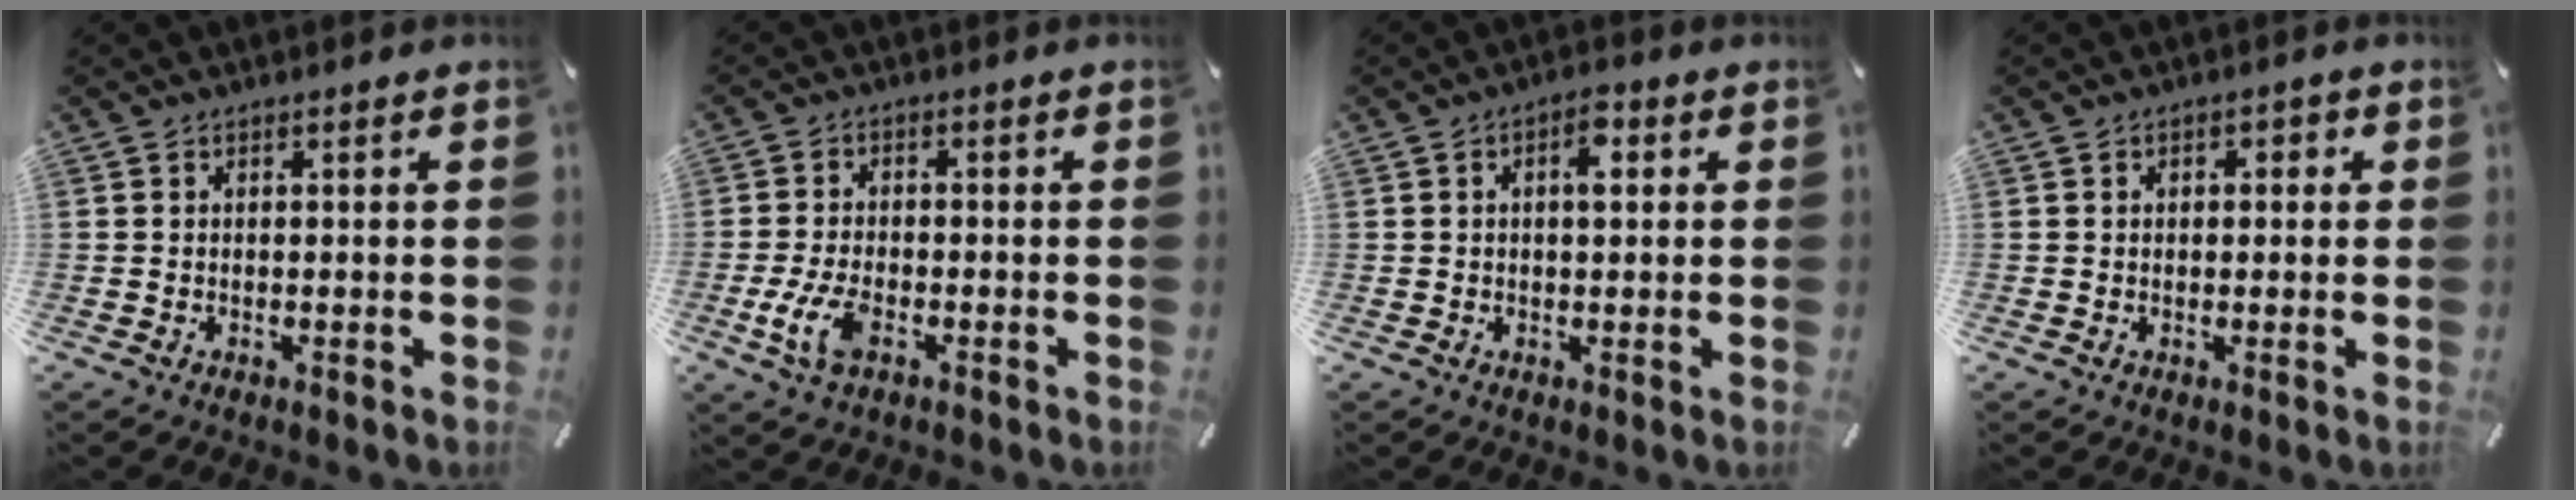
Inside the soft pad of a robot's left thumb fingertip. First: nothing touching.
{"total": 7.2, "force": [-2.8, 3.6, 5.6], "torque": [-0.133, -0.005, -0.053]}
{"total": 4.8, "force": [1.3, 2.4, 4.0], "torque": [-0.042, -0.007, 0.011]}
{"total": 1.9, "force": [0.1, 1.3, 1.3], "torque": [-0.019, 0.005, -0.004]}